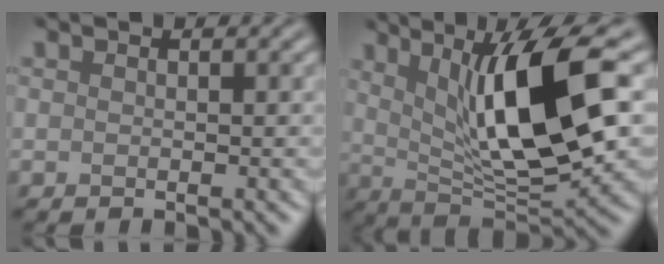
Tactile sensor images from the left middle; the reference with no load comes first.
{"total": 11.3, "force": [2.8, 3.1, 10.5], "torque": [-0.171, -0.002, 0.053]}